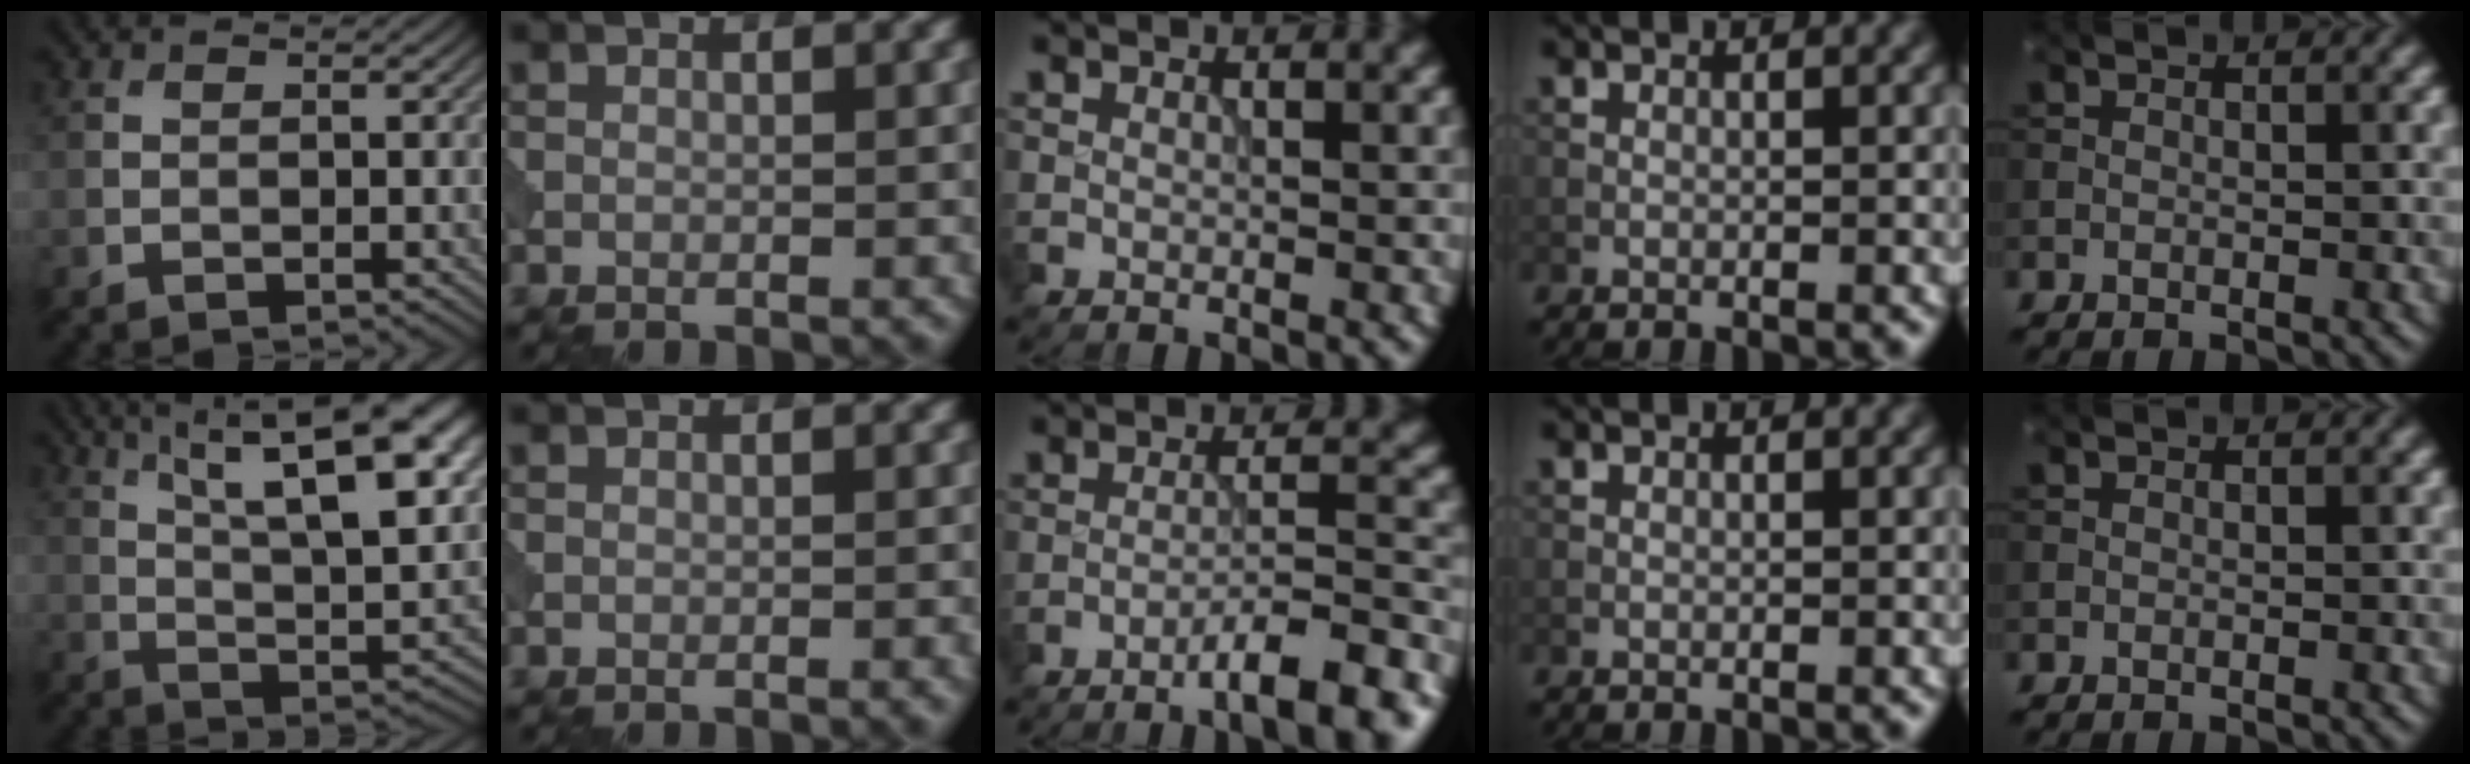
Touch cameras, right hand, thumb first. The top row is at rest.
{"thumb": {"total": 18.2, "force": [8.4, 6.8, 14.6], "torque": [-0.223, 0.028, 0.128]}, "index": {"total": 0.7, "force": [-0.2, 0.1, 0.6], "torque": [-0.007, 0.002, -0.005]}, "middle": {"total": 7.3, "force": [-5.0, 1.2, 5.2], "torque": [-0.063, 0.019, -0.076]}}